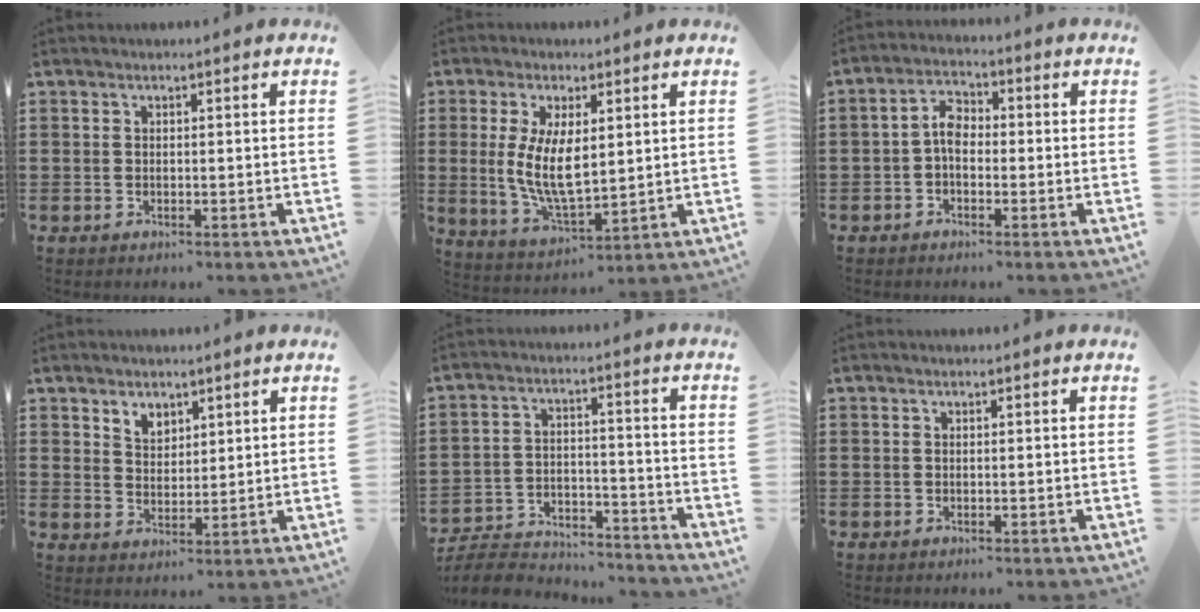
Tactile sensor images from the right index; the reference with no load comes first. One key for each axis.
{"total": 8.7, "fx": 0.9, "fy": 3.8, "fz": 7.7, "tx": -0.151, "ty": -0.002, "tz": 0.016}
{"total": 4.1, "fx": -0.7, "fy": 2.5, "fz": 3.2, "tx": -0.069, "ty": 0.008, "tz": -0.017}
{"total": 3.4, "fx": 2.6, "fy": 2.1, "fz": 0.5, "tx": -0.018, "ty": 0.006, "tz": 0.049}
{"total": 6.8, "fx": -6.5, "fy": 1.4, "fz": 1.4, "tx": -0.036, "ty": 0.015, "tz": -0.129}
{"total": 0.0}